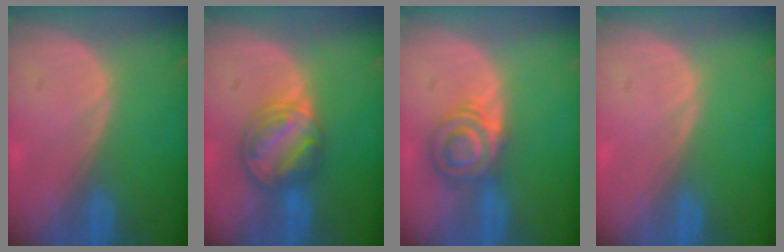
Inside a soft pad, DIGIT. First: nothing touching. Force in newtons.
{"total": 7.5, "press": 6.6, "slide": 3.6}
{"total": 5.9, "press": 5.8, "slide": 0.8}
{"total": 0.0}